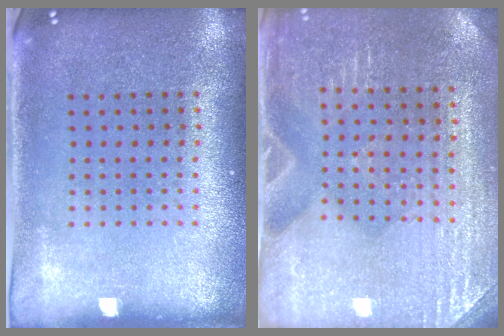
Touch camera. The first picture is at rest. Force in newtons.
{"total": 3.0, "press": 2.9, "slide": 0.2}